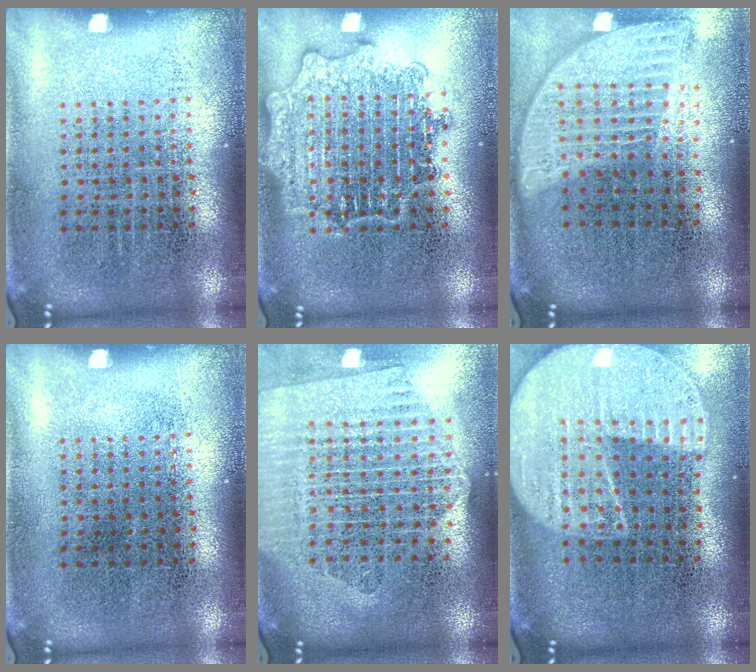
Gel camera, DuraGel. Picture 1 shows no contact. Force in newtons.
{"total": 3.0, "press": 3.0, "slide": 0.5}
{"total": 1.9, "press": 1.6, "slide": 1.2}
{"total": 0.0}
{"total": 2.3, "press": 2.0, "slide": 1.2}
{"total": 2.3, "press": 2.0, "slide": 1.2}